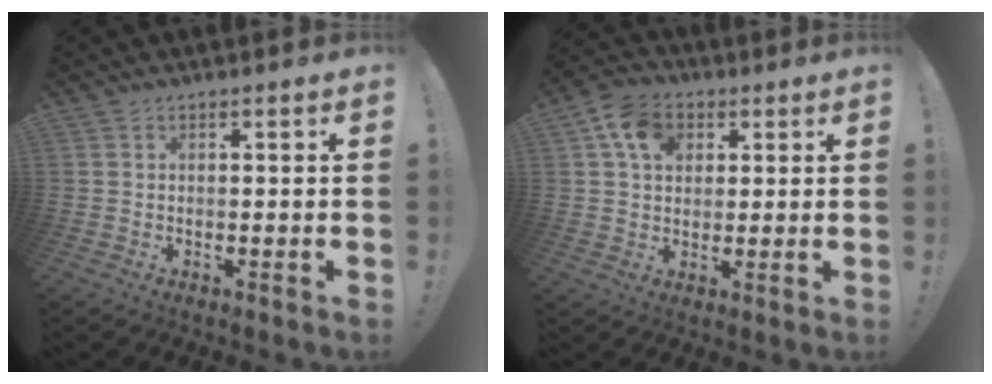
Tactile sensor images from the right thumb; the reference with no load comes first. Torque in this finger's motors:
{"motor_torque": [0.86, 1.68, 0.35, -0.28, 0.00]}